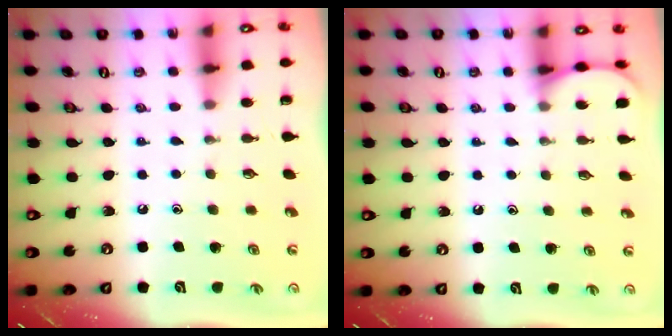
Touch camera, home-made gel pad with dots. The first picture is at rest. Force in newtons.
{"total": 3.9, "press": 3.8, "slide": 0.5}